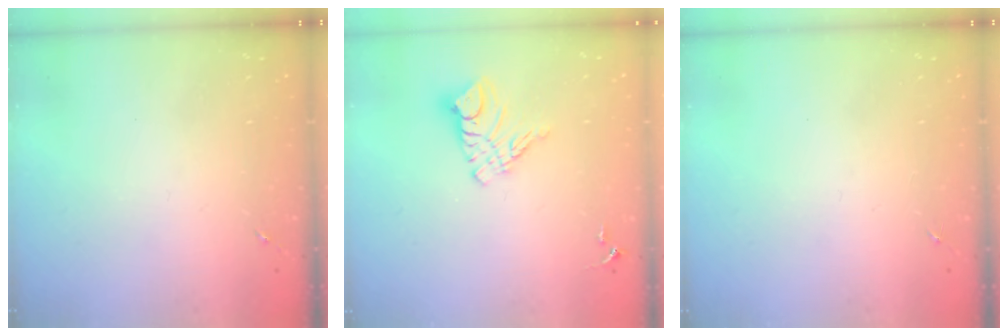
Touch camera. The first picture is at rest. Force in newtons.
{"total": 10.3, "press": 10.3, "slide": 0.9}
{"total": 0.0}